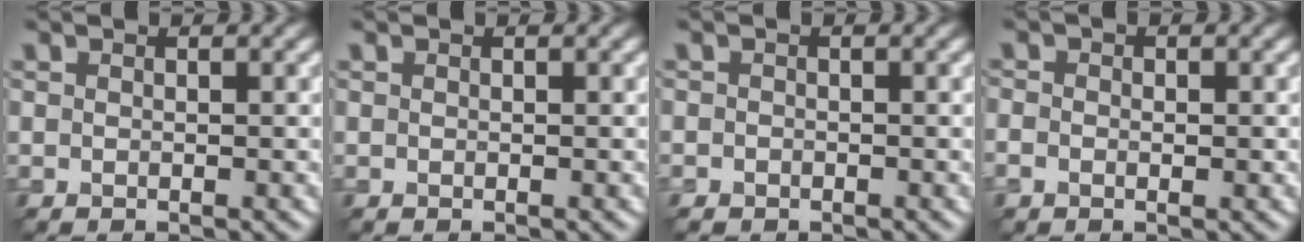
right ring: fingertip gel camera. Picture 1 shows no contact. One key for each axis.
{"total": 0.0}
{"total": 0.7, "fx": -0.5, "fy": 0.5, "fz": 0.0, "tx": 0.003, "ty": -0.004, "tz": -0.009}
{"total": 1.6, "fx": -0.3, "fy": 1.1, "fz": 1.2, "tx": -0.011, "ty": 0.000, "tz": -0.008}